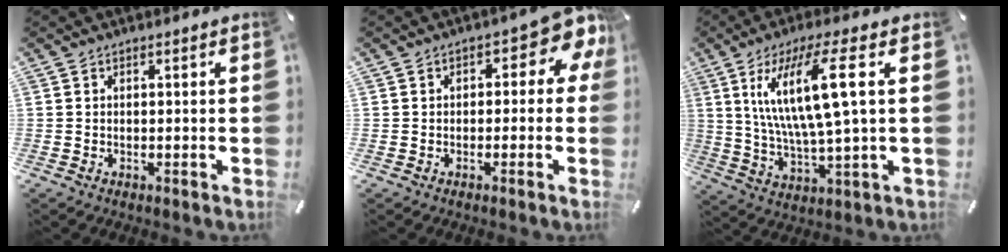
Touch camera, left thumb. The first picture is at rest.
{"total": 6.6, "force": [2.3, 3.9, 4.8], "torque": [-0.056, -0.016, 0.034]}
{"total": 16.3, "force": [5.2, 3.2, 15.1], "torque": [-0.309, -0.006, 0.074]}